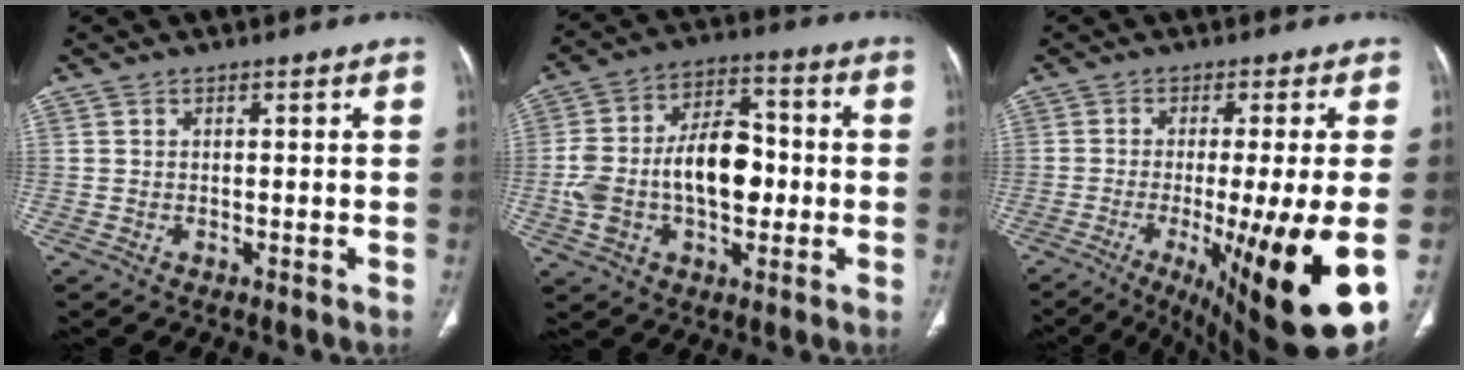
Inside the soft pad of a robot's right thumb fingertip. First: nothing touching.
{"total": 17.3, "force": [-1.6, 10.5, 13.7], "torque": [-0.227, 0.041, -0.022]}
{"total": 19.8, "force": [-5.5, 2.5, 18.9], "torque": [-0.246, -0.034, -0.071]}